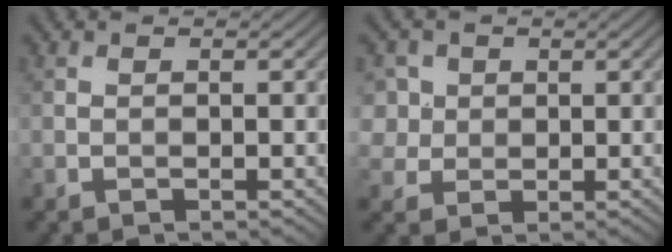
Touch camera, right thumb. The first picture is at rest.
{"total": 4.7, "force": [1.6, 4.1, 1.6], "torque": [-0.069, 0.002, 0.032]}